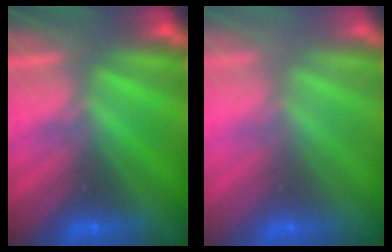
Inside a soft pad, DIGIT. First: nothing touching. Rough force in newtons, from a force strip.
{"total": 2.9}